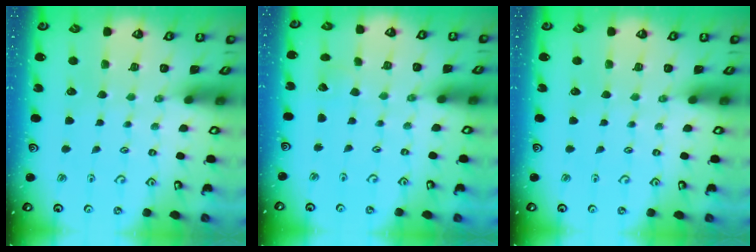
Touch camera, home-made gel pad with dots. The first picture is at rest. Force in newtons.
{"total": 2.0, "press": 2.0, "slide": 0.1}
{"total": 0.0}